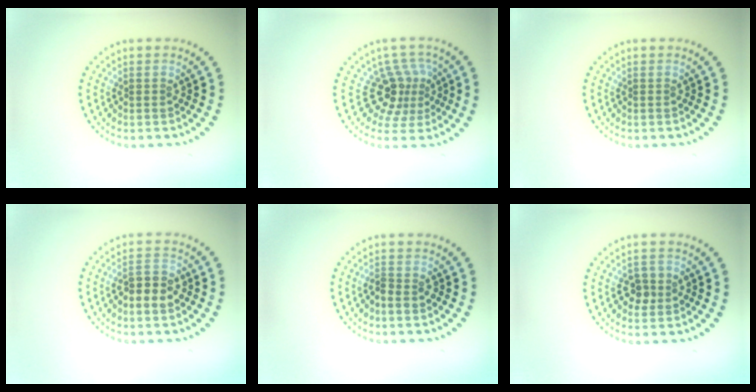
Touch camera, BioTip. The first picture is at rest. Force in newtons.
{"total": 3.8, "press": 2.6, "slide": 2.8}
{"total": 0.0}
{"total": 2.9, "press": 2.9, "slide": 0.7}
{"total": 1.1, "press": 1.0, "slide": 0.4}
{"total": 2.0, "press": 2.0, "slide": 0.4}